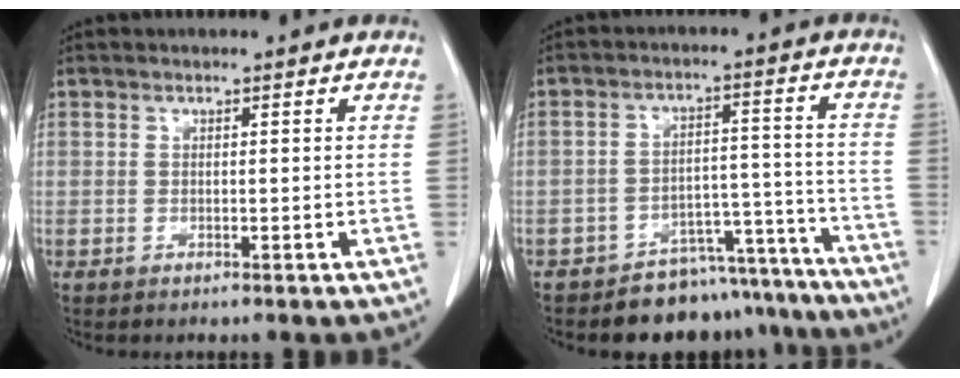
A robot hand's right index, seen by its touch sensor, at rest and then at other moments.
{"total": 11.2, "force": [-10.1, 4.8, 0.7], "torque": [0.032, 0.056, -0.134]}